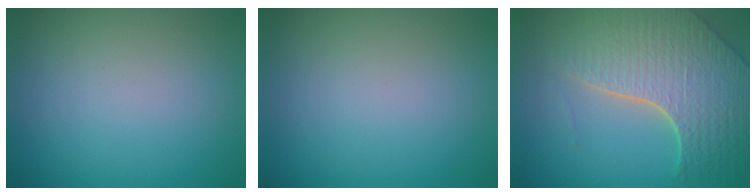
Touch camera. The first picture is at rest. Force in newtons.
{"total": 0.0}
{"total": 7.9, "press": 5.7, "slide": 5.5}